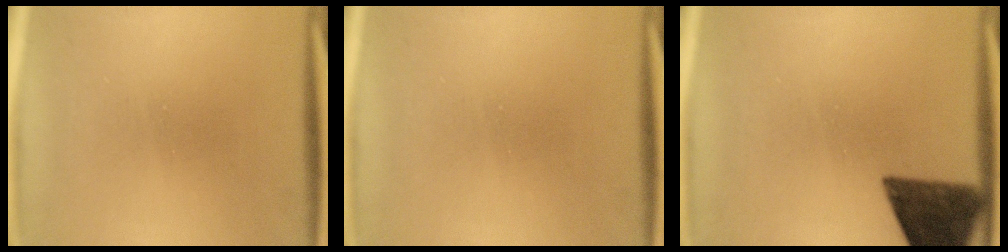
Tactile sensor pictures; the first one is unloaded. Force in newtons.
{"total": 0.0}
{"total": 11.6}